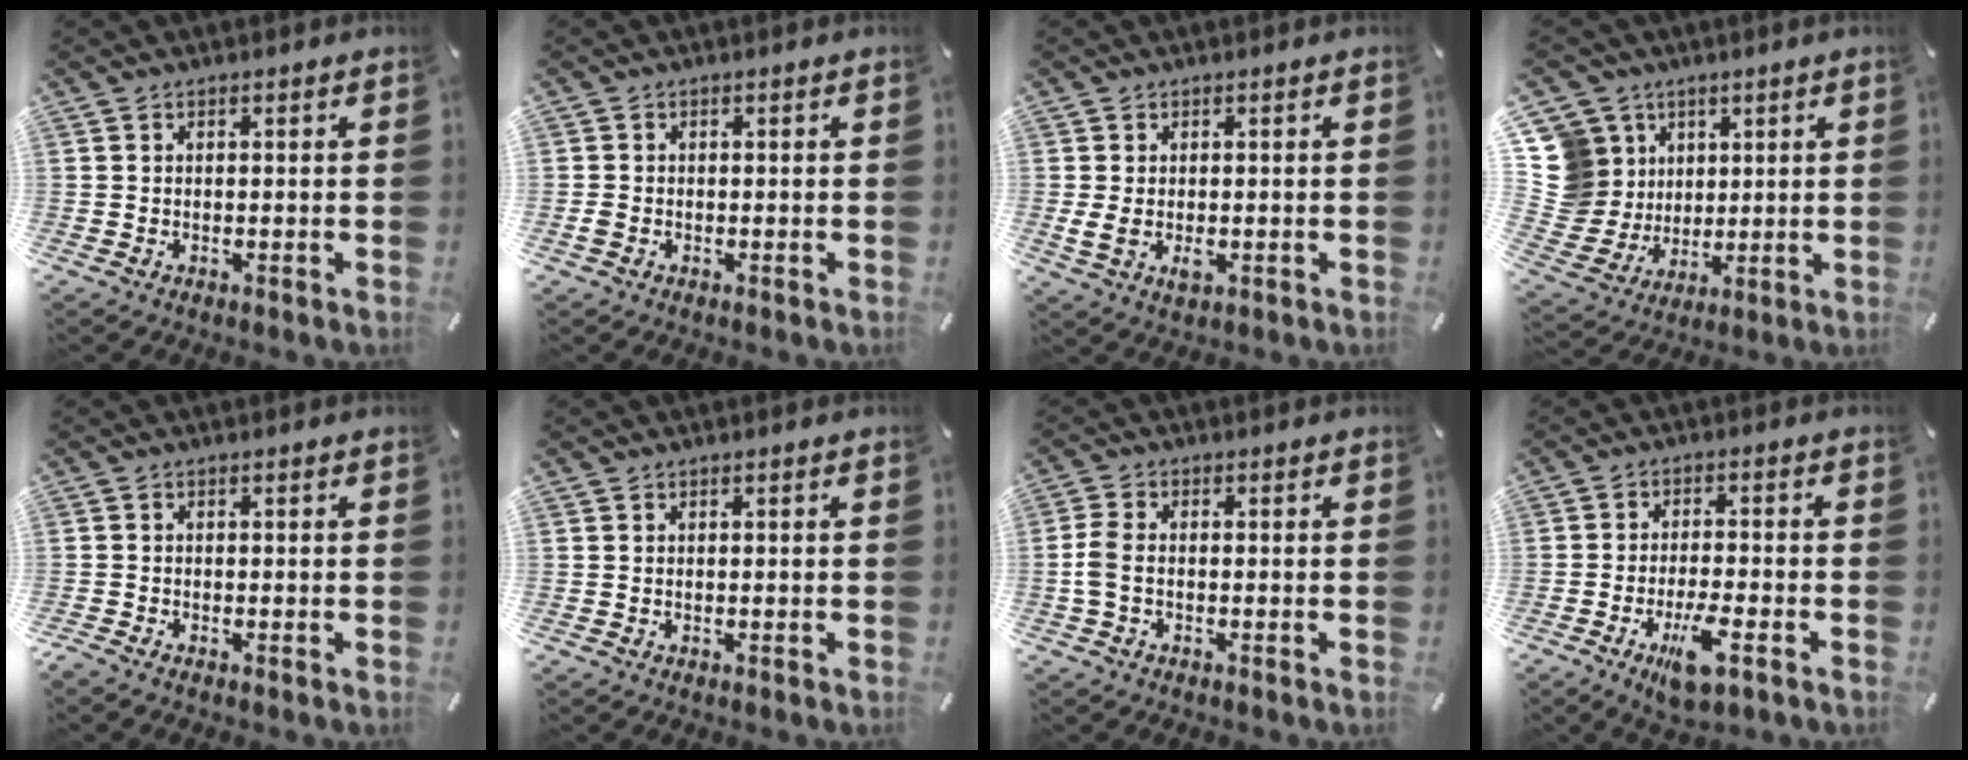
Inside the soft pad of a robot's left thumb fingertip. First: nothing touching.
{"total": 1.4, "force": [-0.5, 1.3, 0.4], "torque": [0.002, 0.001, -0.012]}
{"total": 4.4, "force": [-0.4, 2.6, 3.5], "torque": [-0.073, -0.007, -0.011]}
{"total": 13.3, "force": [3.5, 12.4, 3.4], "torque": [-0.092, -0.014, 0.074]}
{"total": 0.7, "force": [-0.7, 0.1, 0.1], "torque": [-0.003, -0.001, -0.013]}
{"total": 0.0}
{"total": 3.9, "force": [-1.1, 1.9, 3.2], "torque": [-0.075, 0.002, -0.022]}
{"total": 8.3, "force": [-4.2, 2.2, 6.8], "torque": [-0.127, 0.009, -0.072]}